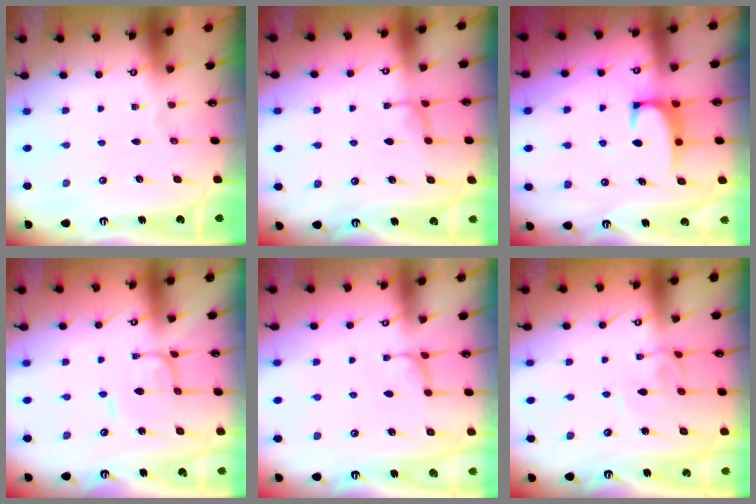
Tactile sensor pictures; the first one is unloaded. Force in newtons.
{"total": 2.0, "press": 1.9, "slide": 0.5}
{"total": 1.9, "press": 1.9, "slide": 0.3}
{"total": 1.2, "press": 1.2, "slide": 0.3}
{"total": 1.4, "press": 1.3, "slide": 0.5}
{"total": 2.7, "press": 2.7, "slide": 0.2}